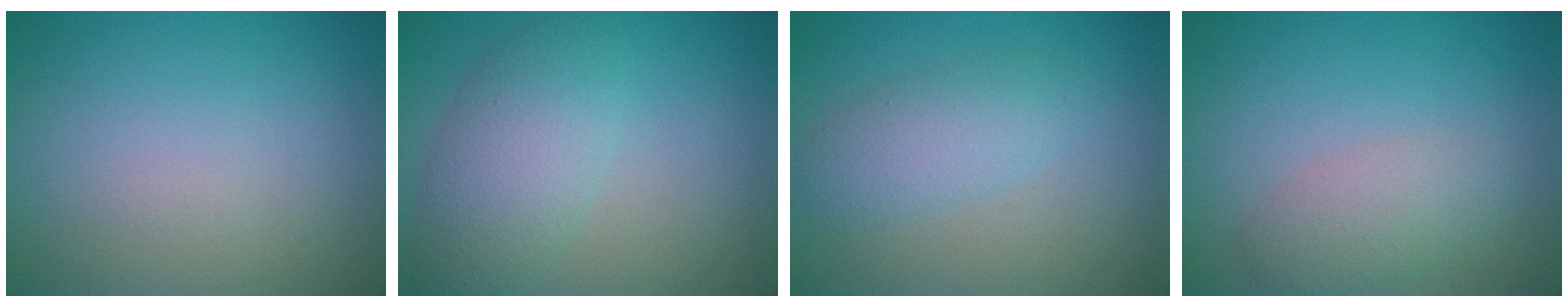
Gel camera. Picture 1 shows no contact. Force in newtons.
{"total": 5.2, "press": 5.2, "slide": 0.2}
{"total": 3.0, "press": 3.0, "slide": 0.0}
{"total": 2.8, "press": 2.8, "slide": 0.1}